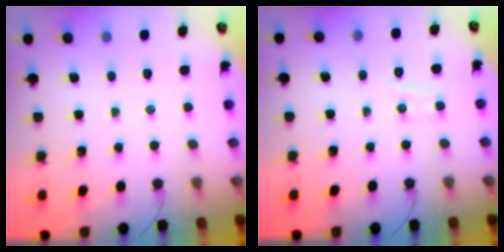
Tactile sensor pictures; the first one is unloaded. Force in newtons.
{"total": 4.0, "press": 3.8, "slide": 1.2}